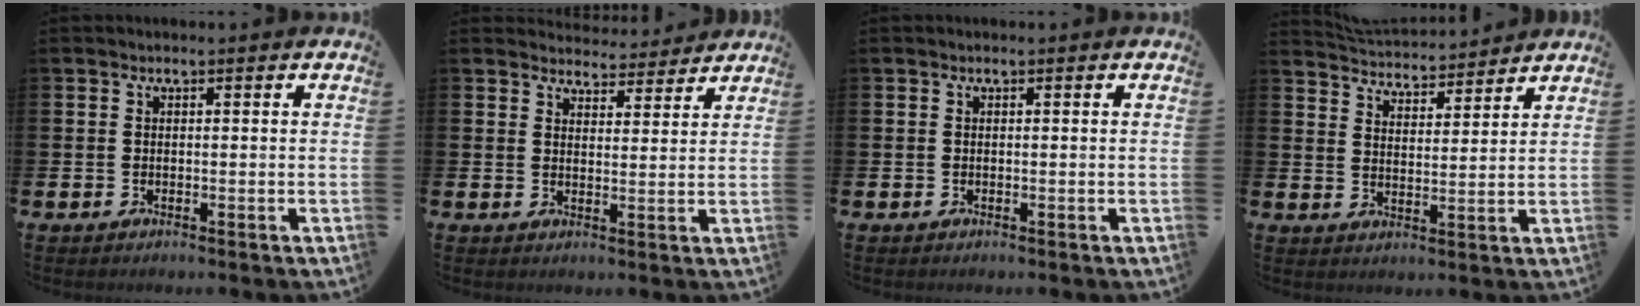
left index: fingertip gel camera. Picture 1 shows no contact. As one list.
[{"total": 3.8, "force": [3.7, 0.8, -0.2], "torque": [0.004, -0.027, 0.065]}, {"total": 0.0}, {"total": 4.4, "force": [4.4, 0.5, -0.4], "torque": [-0.014, -0.033, 0.077]}]